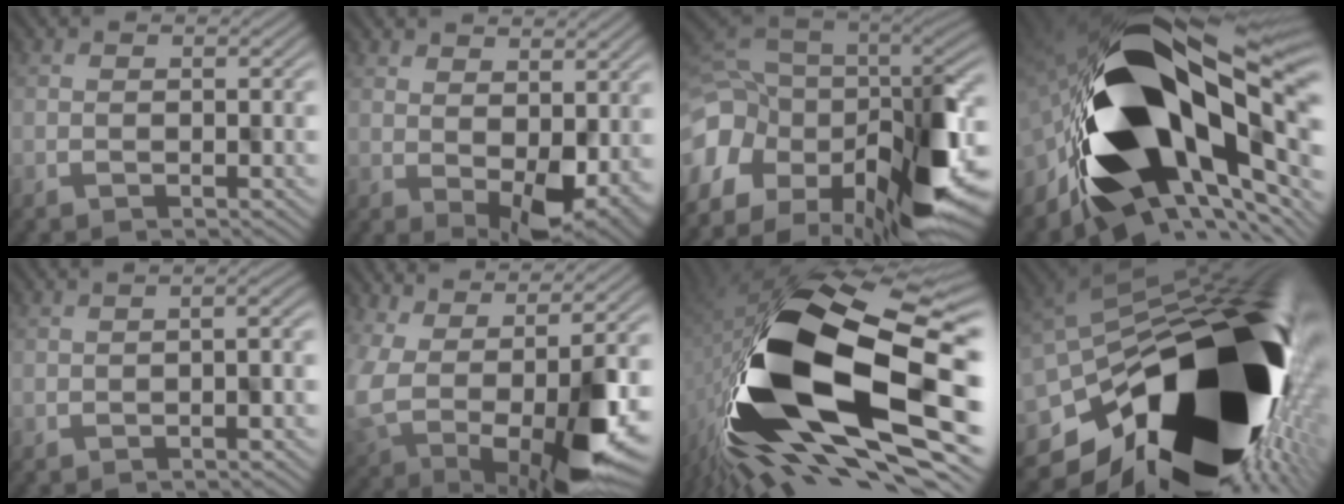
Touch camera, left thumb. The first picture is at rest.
{"total": 4.6, "force": [1.1, 2.3, 3.9], "torque": [-0.060, -0.018, 0.031]}
{"total": 14.4, "force": [-3.1, 7.8, 11.7], "torque": [-0.233, -0.016, -0.051]}
{"total": 20.3, "force": [-1.5, 10.7, 17.2], "torque": [-0.324, -0.037, -0.017]}
{"total": 2.5, "force": [-1.2, 0.7, 2.1], "torque": [-0.026, -0.003, -0.014]}
{"total": 11.3, "force": [0.6, 5.7, 9.8], "torque": [-0.203, -0.056, 0.033]}
{"total": 20.7, "force": [-2.8, 10.1, 17.8], "torque": [-0.377, -0.056, -0.050]}
{"total": 20.8, "force": [-5.4, 11.8, 16.3], "torque": [-0.300, -0.081, -0.056]}